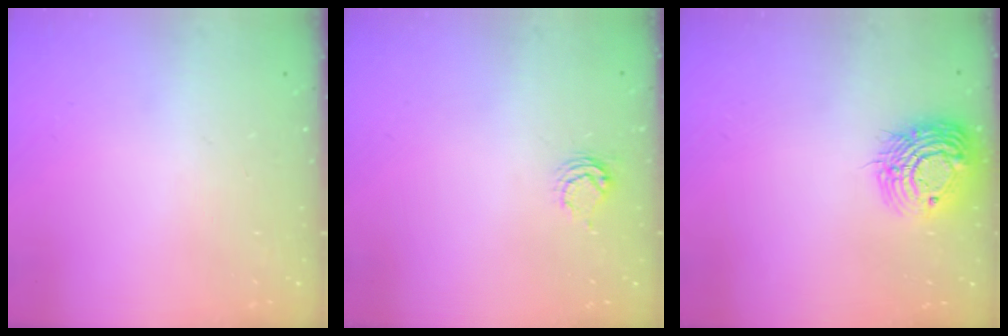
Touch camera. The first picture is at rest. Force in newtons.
{"total": 4.9, "press": 4.8, "slide": 0.5}
{"total": 15.3, "press": 15.2, "slide": 1.3}